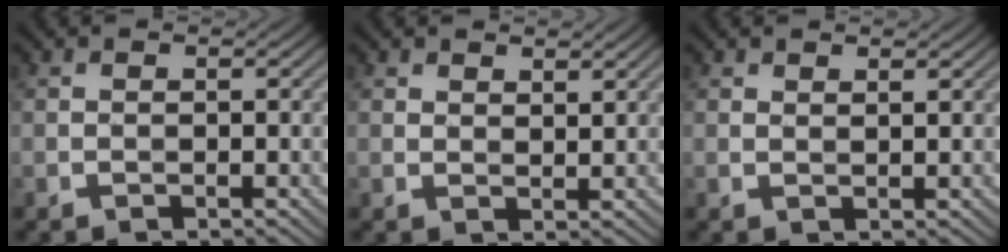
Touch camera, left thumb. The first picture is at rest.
{"total": 2.9, "force": [2.2, 1.2, 1.4], "torque": [-0.023, -0.001, 0.045]}
{"total": 1.8, "force": [1.5, 0.6, 0.9], "torque": [-0.012, -0.001, 0.030]}